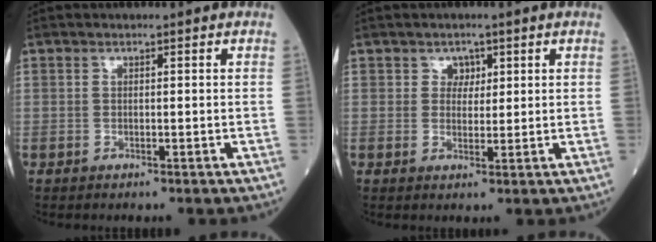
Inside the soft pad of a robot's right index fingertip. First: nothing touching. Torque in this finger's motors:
{"motor_torque": [-0.01, 0.00, -0.01, 0.01]}